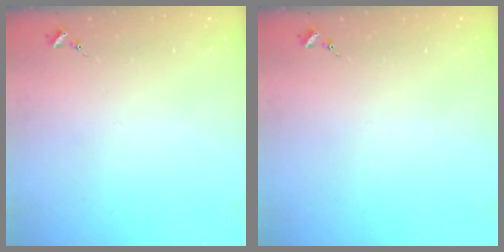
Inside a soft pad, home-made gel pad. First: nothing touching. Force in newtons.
{"total": 0.0}